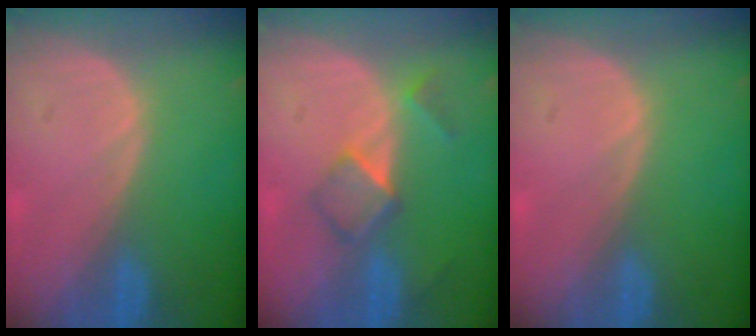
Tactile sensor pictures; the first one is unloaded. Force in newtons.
{"total": 5.0, "press": 4.4, "slide": 2.4}
{"total": 0.0}